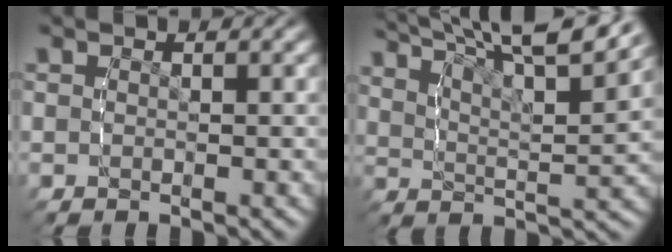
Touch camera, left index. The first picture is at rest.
{"total": 10.7, "force": [7.4, 4.1, 6.5], "torque": [-0.090, 0.026, 0.095]}